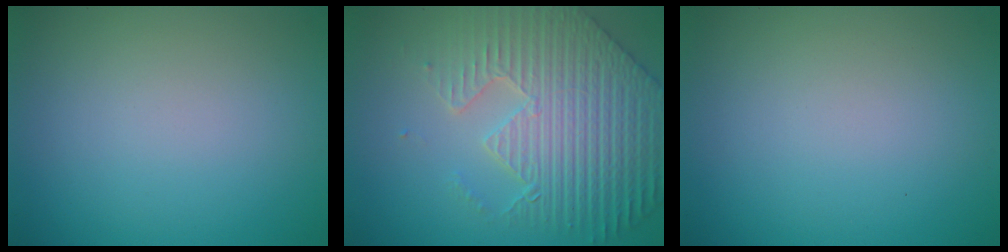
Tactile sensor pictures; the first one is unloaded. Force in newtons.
{"total": 7.3, "press": 6.0, "slide": 4.1}
{"total": 0.0}